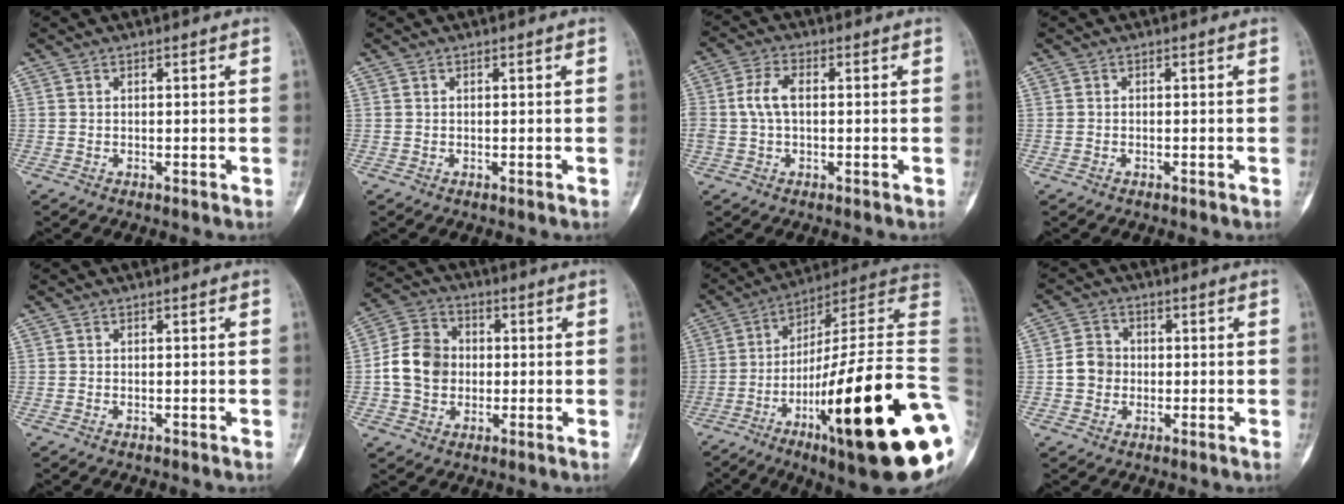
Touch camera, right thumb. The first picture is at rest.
{"total": 0.0}
{"total": 5.5, "force": [0.3, 3.1, 4.6], "torque": [-0.105, 0.014, 0.001]}
{"total": 0.6, "force": [-0.2, 0.5, 0.2], "torque": [-0.010, 0.008, -0.003]}
{"total": 0.0}
{"total": 10.1, "force": [-0.5, 8.5, 5.4], "torque": [-0.082, 0.022, -0.018]}
{"total": 32.2, "force": [-8.3, 5.2, 30.6], "torque": [-0.379, 0.045, -0.137]}
{"total": 5.0, "force": [-0.6, 4.5, 2.0], "torque": [-0.023, 0.014, -0.017]}